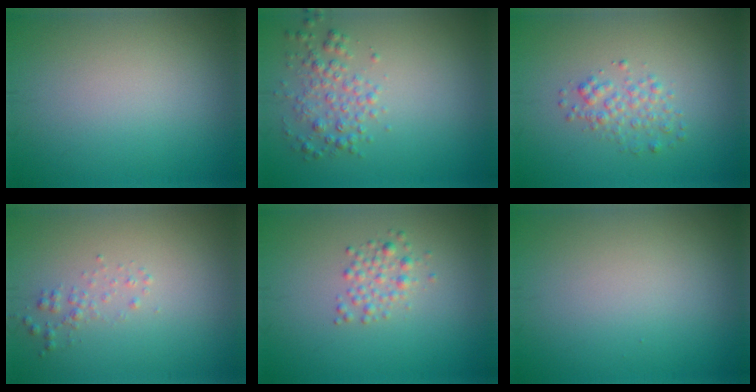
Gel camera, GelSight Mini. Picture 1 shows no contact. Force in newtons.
{"total": 2.5, "press": 2.5, "slide": 0.1}
{"total": 2.0, "press": 2.0, "slide": 0.1}
{"total": 1.1, "press": 1.1, "slide": 0.0}
{"total": 1.7, "press": 1.7, "slide": 0.0}
{"total": 0.0}